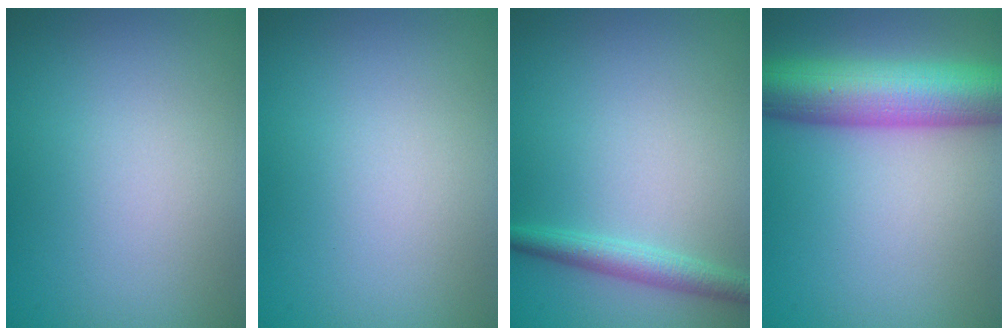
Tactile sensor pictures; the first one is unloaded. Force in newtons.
{"total": 0.0}
{"total": 2.3, "press": 2.2, "slide": 0.1}
{"total": 9.7, "press": 9.7, "slide": 0.3}